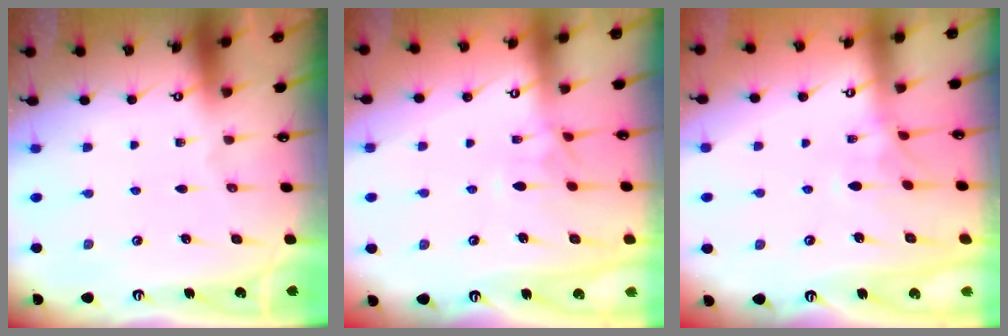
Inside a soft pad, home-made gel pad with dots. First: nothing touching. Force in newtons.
{"total": 1.2, "press": 0.9, "slide": 0.8}
{"total": 1.2, "press": 0.8, "slide": 0.9}